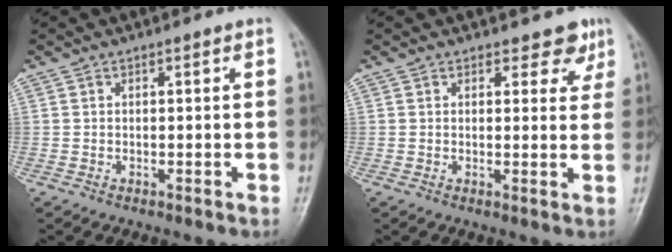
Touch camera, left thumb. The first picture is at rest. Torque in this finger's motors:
{"motor_torque": [-0.08, -0.01, -0.23, -0.23, -0.02]}